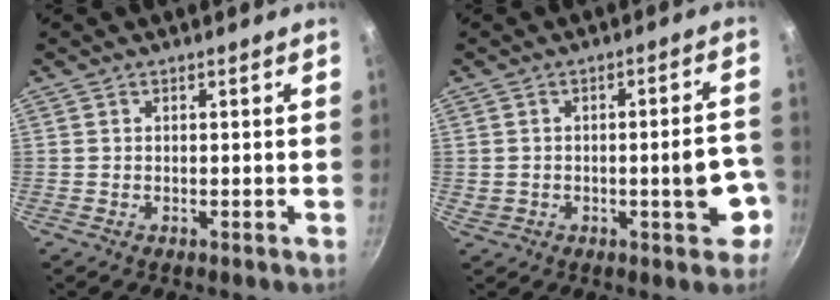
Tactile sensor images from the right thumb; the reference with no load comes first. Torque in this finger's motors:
{"motor_torque": [1.18, 1.02, 1.27, -0.42, 0.35]}